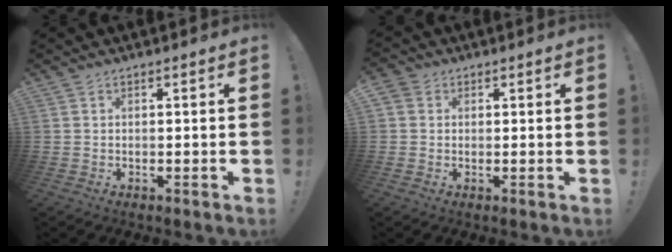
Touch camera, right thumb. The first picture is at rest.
{"total": 2.9, "force": [1.0, 2.5, 1.1], "torque": [-0.019, 0.001, 0.019]}